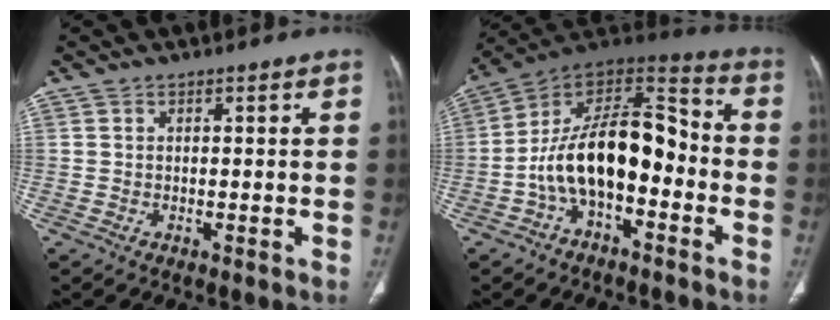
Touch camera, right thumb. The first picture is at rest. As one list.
[{"total": 18.1, "force": [-4.1, 9.6, 14.8], "torque": [-0.229, 0.074, -0.075]}]